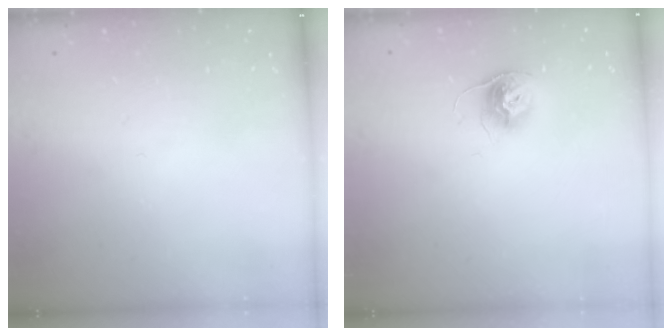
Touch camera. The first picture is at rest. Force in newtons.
{"total": 10.0, "press": 10.0, "slide": 0.6}